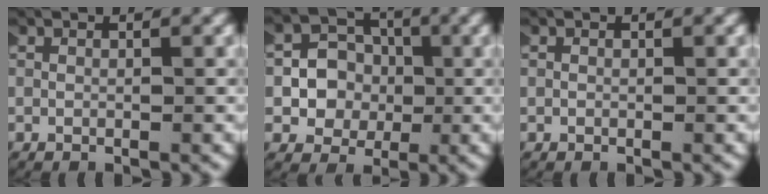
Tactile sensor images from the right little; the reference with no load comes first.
{"total": 4.0, "force": [-0.5, 3.6, 1.7], "torque": [-0.046, -0.006, -0.007]}
{"total": 0.0}